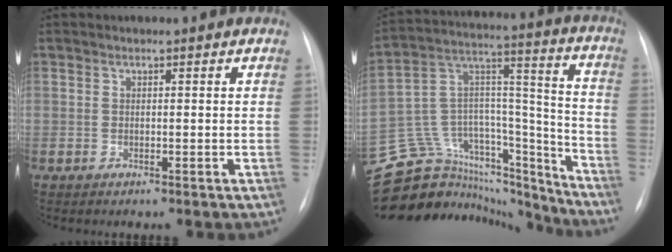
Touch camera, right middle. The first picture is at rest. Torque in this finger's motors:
{"motor_torque": [0.21, -0.21, -0.02, -0.06]}